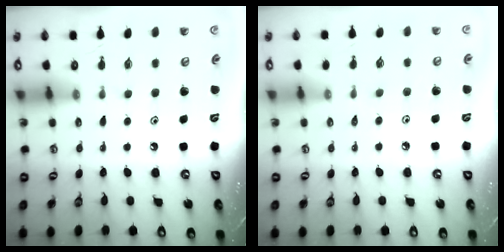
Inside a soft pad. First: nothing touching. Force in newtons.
{"total": 2.1, "press": 2.1, "slide": 0.5}